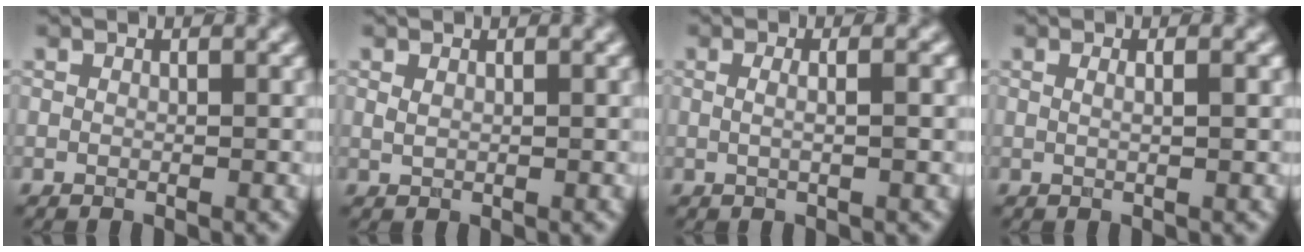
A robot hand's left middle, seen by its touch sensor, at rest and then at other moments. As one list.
[{"total": 0.7, "force": [0.3, 0.3, 0.5], "torque": [-0.014, 0.000, 0.008]}, {"total": 3.0, "force": [0.7, 1.3, 2.6], "torque": [-0.020, 0.006, -0.012]}, {"total": 1.8, "force": [0.5, 0.7, 1.6], "torque": [-0.010, -0.002, -0.007]}]